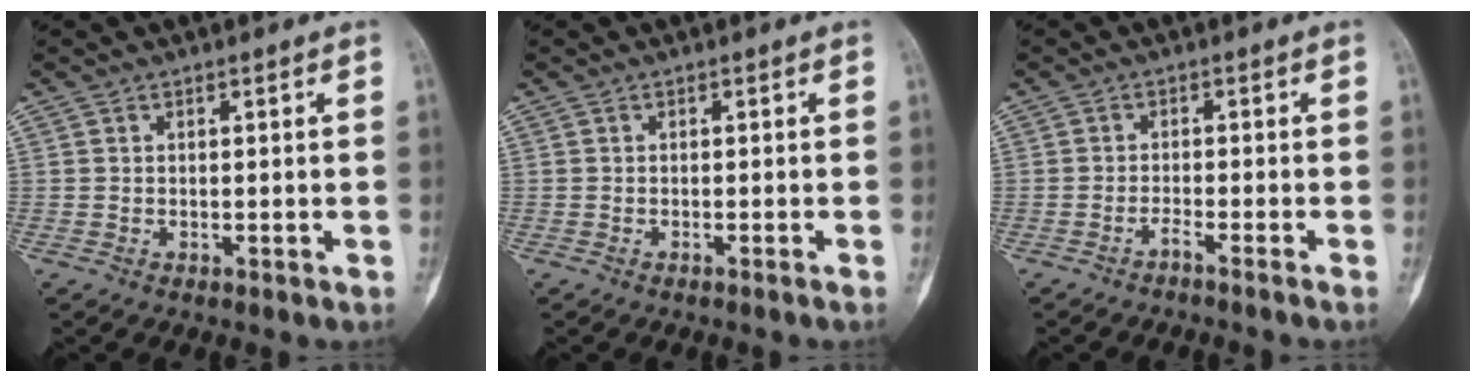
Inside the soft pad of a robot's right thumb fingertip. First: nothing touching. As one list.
[{"total": 0.8, "force": [-0.6, -0.2, 0.5], "torque": [-0.007, 0.007, -0.010]}, {"total": 1.8, "force": [-1.4, -0.7, 0.9], "torque": [-0.025, 0.014, -0.026]}]